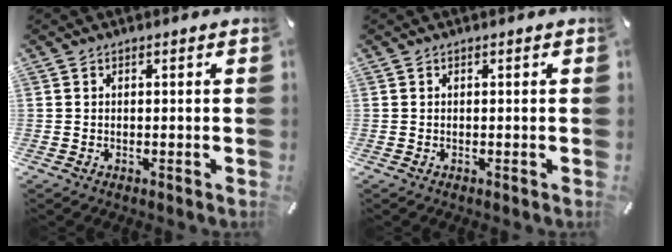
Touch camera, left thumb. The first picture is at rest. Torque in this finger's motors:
{"motor_torque": [-0.11, -0.08, 0.01, 0.05, 0.00]}